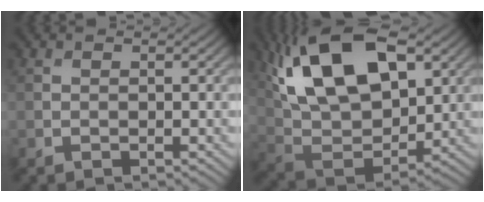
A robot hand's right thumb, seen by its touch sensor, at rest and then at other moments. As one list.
[{"total": 17.6, "force": [7.6, 9.1, 13.1], "torque": [-0.265, 0.021, 0.126]}]